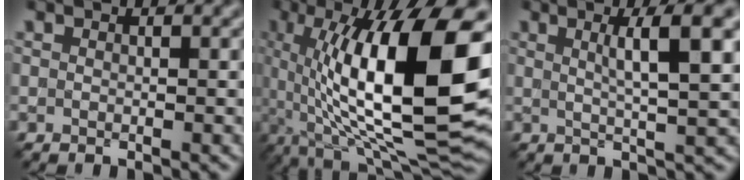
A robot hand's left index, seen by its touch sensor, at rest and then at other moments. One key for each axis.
{"total": 16.2, "fx": 1.8, "fy": 5.0, "fz": 15.3, "tx": -0.228, "ty": 0.003, "tz": 0.026}
{"total": 6.3, "fx": 1.8, "fy": 1.2, "fz": 5.9, "tx": -0.072, "ty": 0.008, "tz": 0.026}